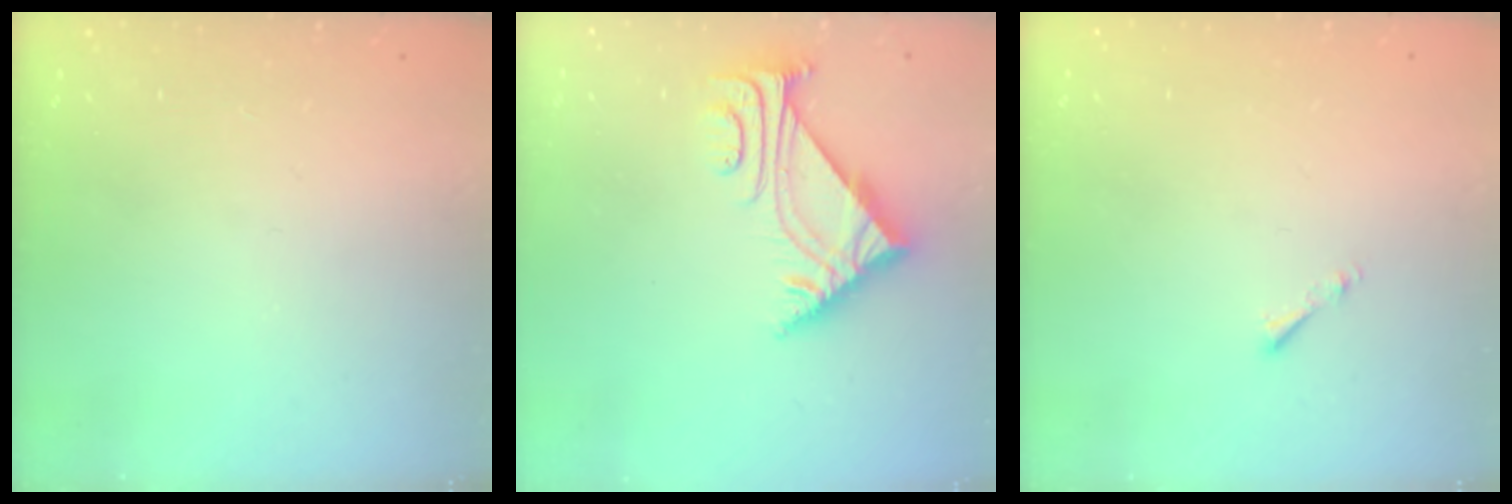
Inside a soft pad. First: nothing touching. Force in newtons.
{"total": 5.5, "press": 5.4, "slide": 0.8}
{"total": 0.8, "press": 0.7, "slide": 0.3}